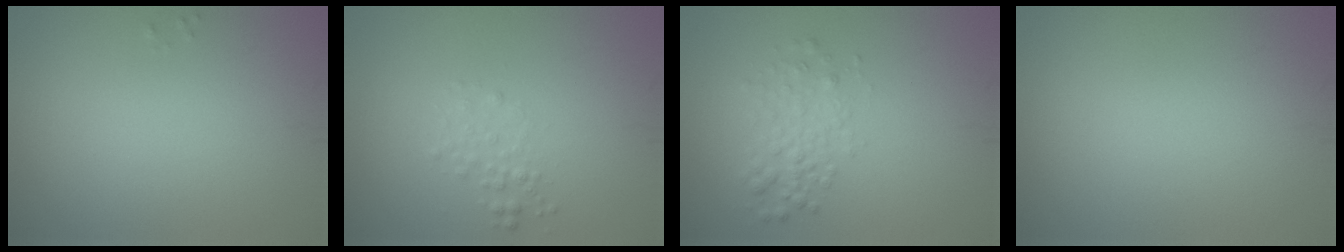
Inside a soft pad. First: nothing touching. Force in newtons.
{"total": 1.3, "press": 1.3, "slide": 0.1}
{"total": 2.4, "press": 2.4, "slide": 0.1}
{"total": 0.0}